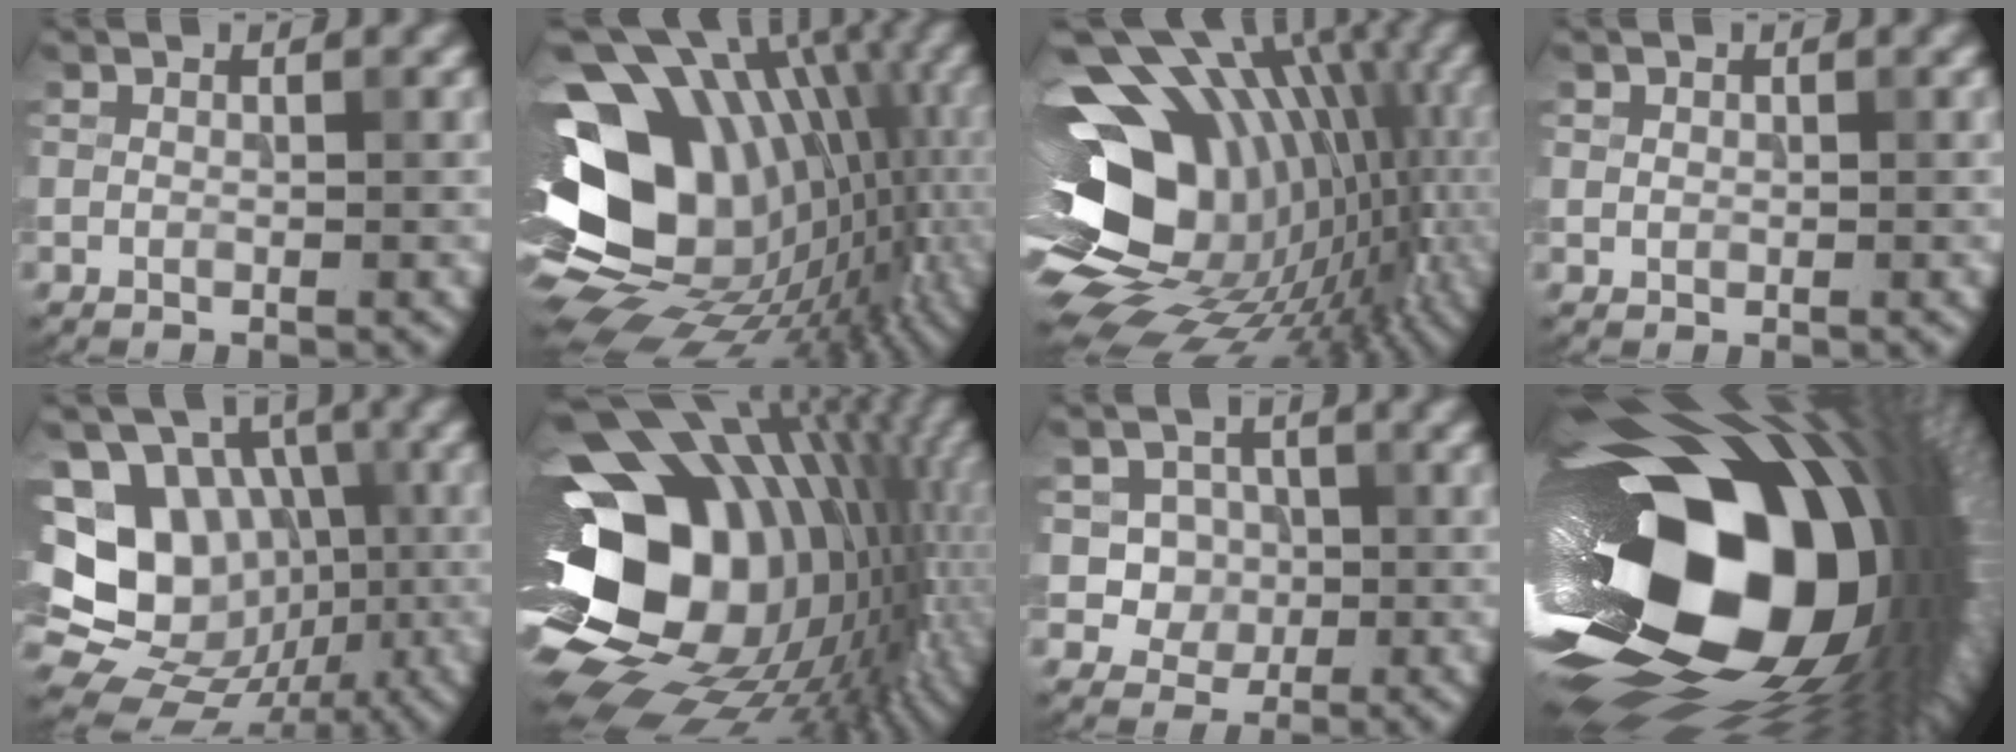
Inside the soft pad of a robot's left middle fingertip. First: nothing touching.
{"total": 16.3, "force": [-1.3, 12.0, 11.0], "torque": [-0.171, 0.023, -0.018]}
{"total": 17.9, "force": [-1.8, 12.7, 12.5], "torque": [-0.185, 0.012, -0.013]}
{"total": 0.7, "force": [0.2, 0.6, 0.2], "torque": [-0.002, -0.003, 0.006]}
{"total": 16.6, "force": [-0.5, 14.0, 8.9], "torque": [-0.161, 0.029, -0.010]}
{"total": 19.8, "force": [-1.4, 13.7, 14.2], "torque": [-0.238, -0.002, -0.012]}
{"total": 3.5, "force": [0.1, 3.3, 1.2], "torque": [-0.012, -0.002, -0.005]}
{"total": 22.0, "force": [-0.6, 12.7, 18.0], "torque": [-0.301, -0.058, -0.027]}